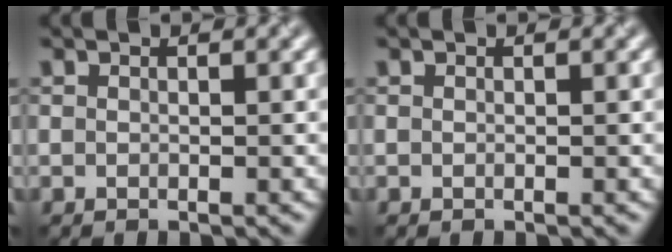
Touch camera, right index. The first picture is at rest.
{"total": 0.0}